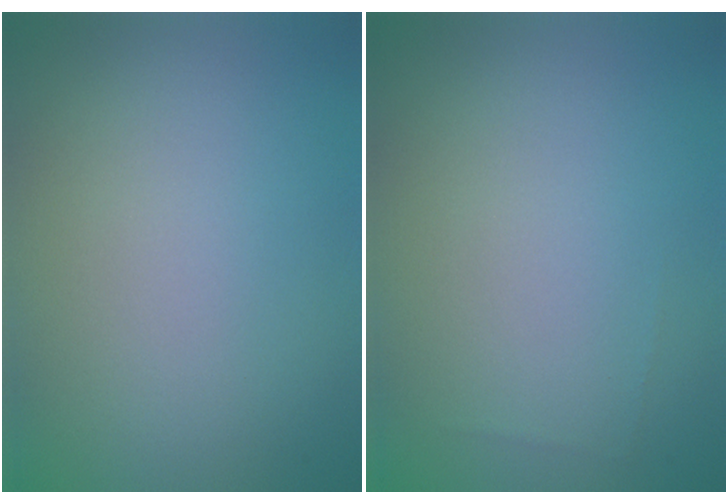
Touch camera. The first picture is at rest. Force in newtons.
{"total": 0.0}